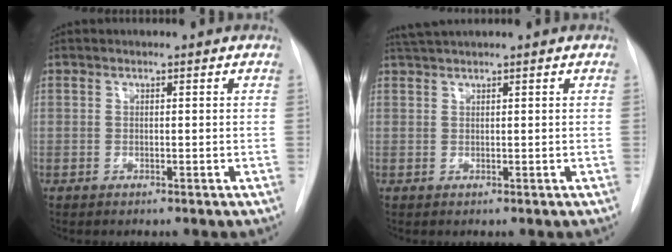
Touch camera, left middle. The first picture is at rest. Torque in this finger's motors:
{"motor_torque": [0.08, -0.08, -0.02, 0.00]}